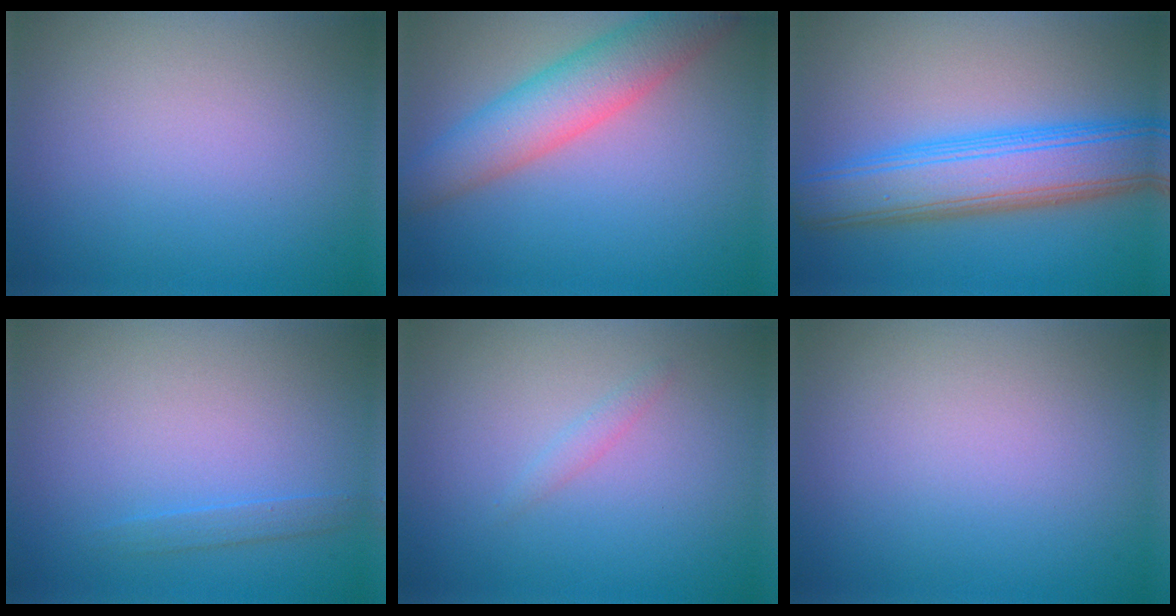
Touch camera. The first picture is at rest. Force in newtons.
{"total": 5.8, "press": 5.8, "slide": 0.1}
{"total": 7.9, "press": 7.9, "slide": 0.1}
{"total": 1.0, "press": 1.0, "slide": 0.1}
{"total": 0.8, "press": 0.8, "slide": 0.1}
{"total": 0.0}